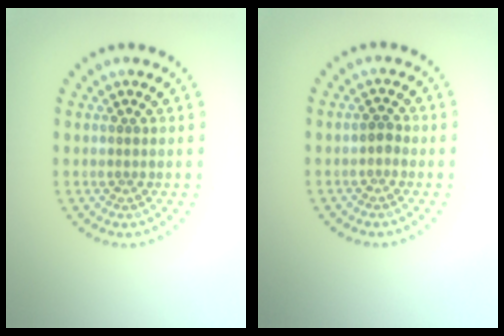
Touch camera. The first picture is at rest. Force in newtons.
{"total": 1.0, "press": 0.9, "slide": 0.3}